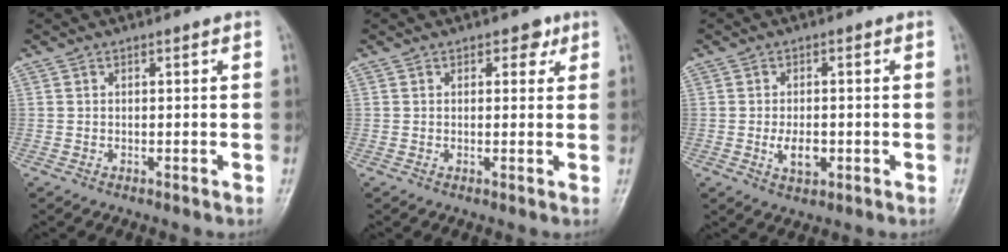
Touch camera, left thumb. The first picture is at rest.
{"total": 2.6, "force": [1.4, 1.8, 1.4], "torque": [0.005, -0.003, 0.014]}
{"total": 4.7, "force": [-1.1, 2.8, 3.6], "torque": [-0.055, -0.001, -0.017]}